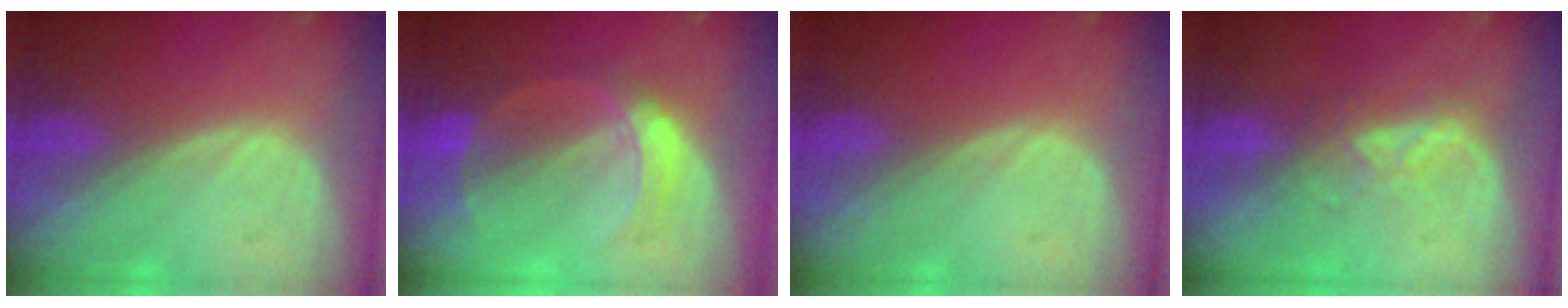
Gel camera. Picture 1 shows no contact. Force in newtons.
{"total": 5.0, "press": 4.9, "slide": 0.2}
{"total": 0.0}
{"total": 3.8, "press": 3.8, "slide": 0.6}